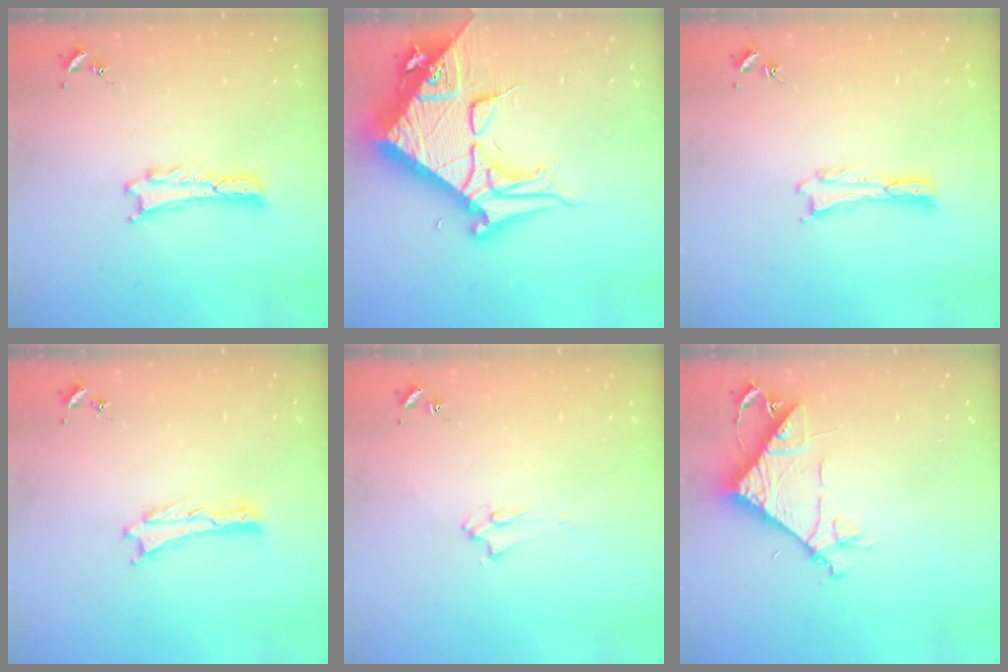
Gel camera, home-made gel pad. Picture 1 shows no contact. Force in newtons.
{"total": 15.4, "press": 15.3, "slide": 1.7}
{"total": 0.0}
{"total": 0.0}
{"total": 2.0, "press": 2.0, "slide": 0.3}
{"total": 7.9, "press": 7.8, "slide": 0.7}